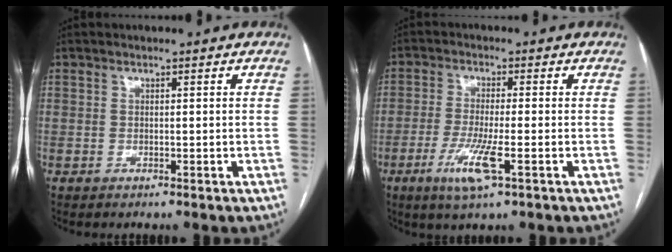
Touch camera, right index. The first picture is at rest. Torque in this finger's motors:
{"motor_torque": [0.79, -0.32, 0.21, 0.11]}